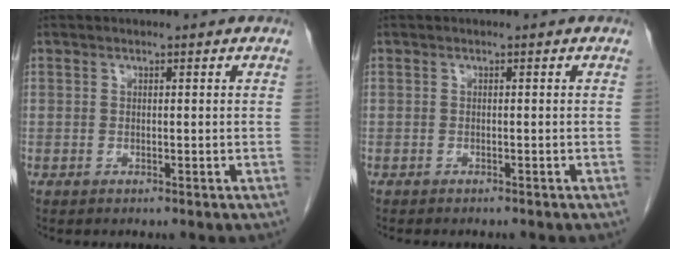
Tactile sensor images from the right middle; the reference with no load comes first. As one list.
[{"total": 3.2, "force": [-2.8, 0.8, 1.3], "torque": [-0.020, -0.007, -0.032]}]